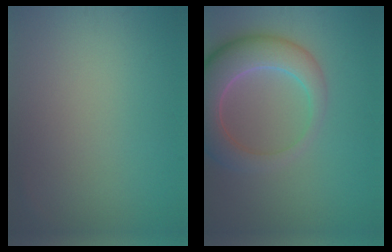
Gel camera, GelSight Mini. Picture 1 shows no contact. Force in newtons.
{"total": 6.8, "press": 6.8, "slide": 0.8}